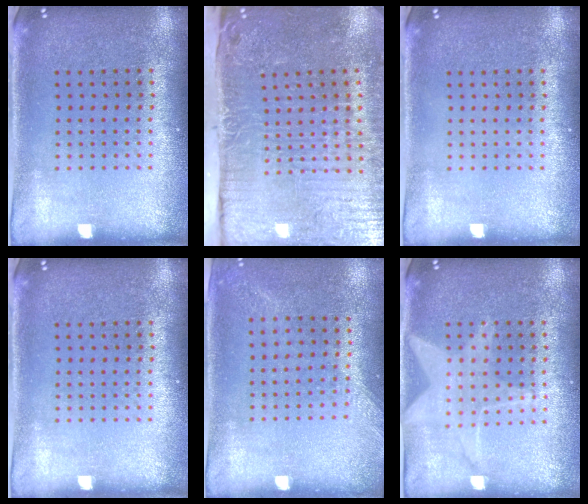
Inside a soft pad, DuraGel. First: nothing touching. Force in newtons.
{"total": 5.2, "press": 4.3, "slide": 3.0}
{"total": 0.0}
{"total": 0.0}
{"total": 1.3, "press": 1.0, "slide": 0.8}
{"total": 1.4, "press": 1.4, "slide": 0.1}